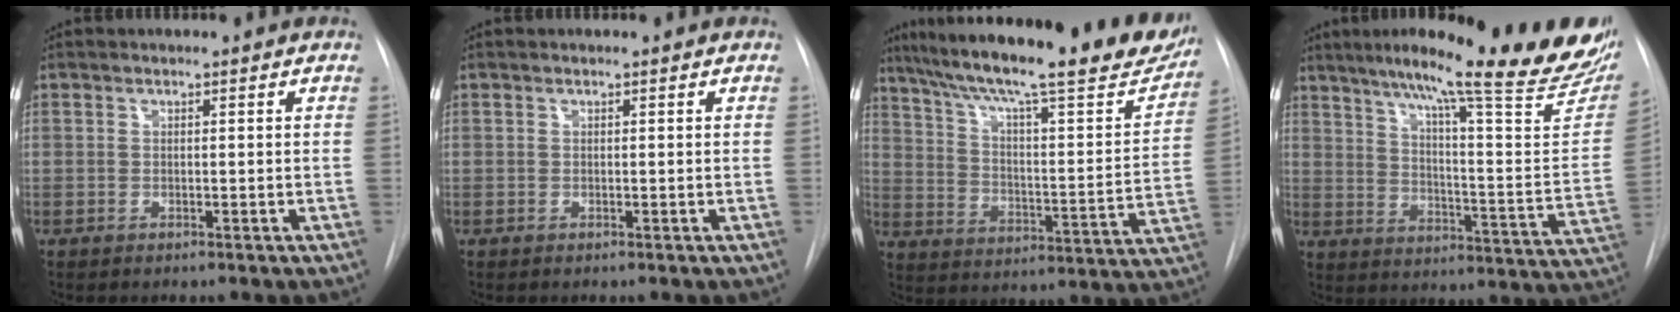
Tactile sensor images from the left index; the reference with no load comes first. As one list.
[{"total": 0.0}, {"total": 28.8, "force": [23.2, 4.9, 16.3], "torque": [-0.268, -0.025, 0.312]}, {"total": 28.2, "force": [22.0, 2.0, 17.4], "torque": [-0.222, -0.058, 0.284]}]